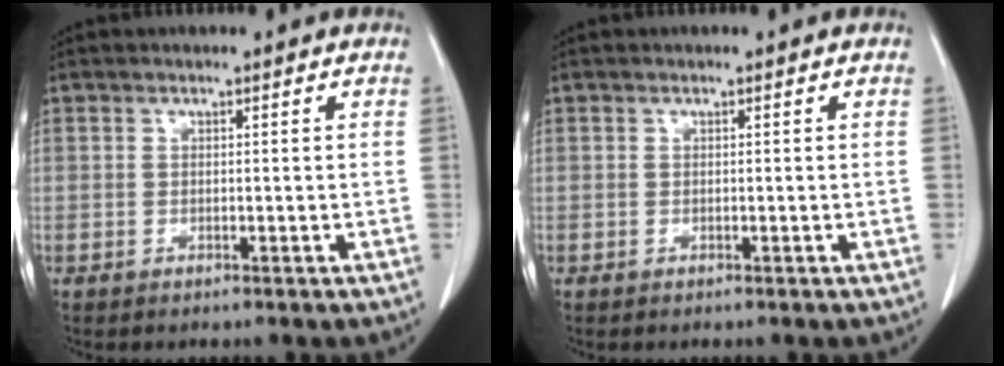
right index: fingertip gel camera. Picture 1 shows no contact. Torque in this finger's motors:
{"motor_torque": [0.00, 0.00, 0.00, 0.00]}